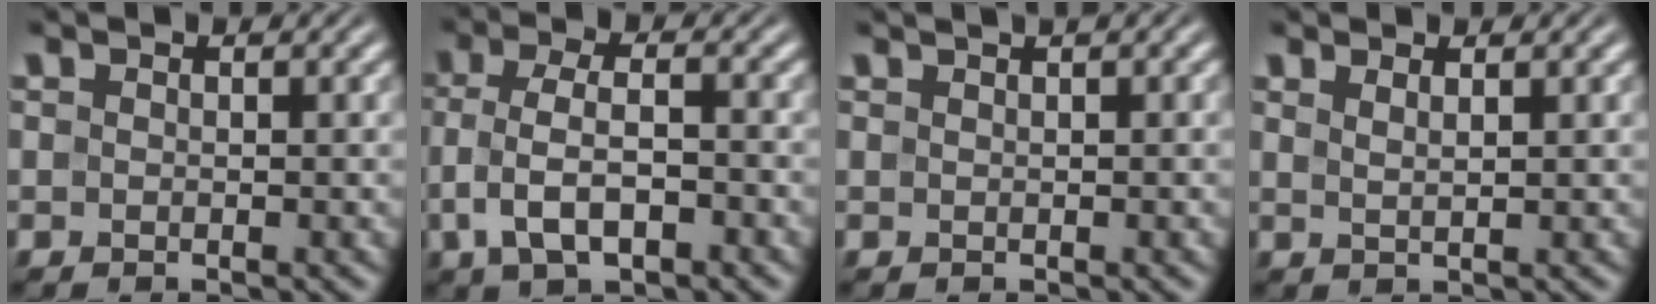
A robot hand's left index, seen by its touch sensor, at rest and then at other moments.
{"total": 5.1, "force": [-1.8, 2.3, 4.1], "torque": [-0.086, 0.001, -0.034]}
{"total": 1.8, "force": [0.8, 0.4, 1.5], "torque": [-0.016, 0.004, 0.007]}
{"total": 1.4, "force": [1.0, 0.3, 0.9], "torque": [-0.011, 0.003, 0.010]}